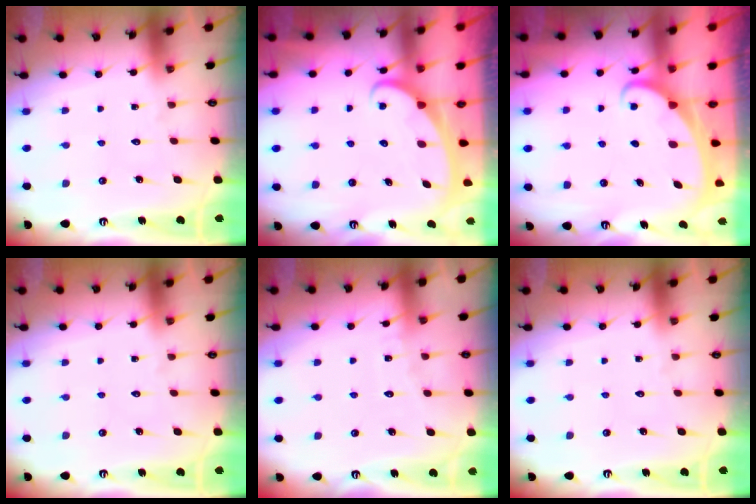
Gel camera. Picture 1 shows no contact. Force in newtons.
{"total": 2.5, "press": 2.4, "slide": 0.4}
{"total": 1.8, "press": 1.8, "slide": 0.1}
{"total": 0.0}
{"total": 3.5, "press": 3.5, "slide": 0.3}
{"total": 0.0}